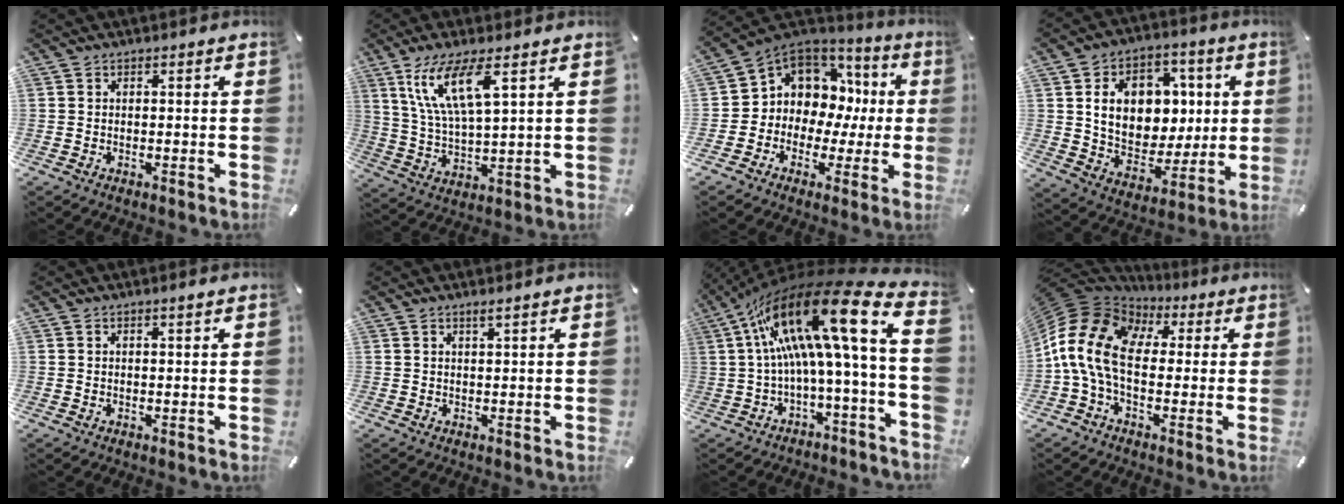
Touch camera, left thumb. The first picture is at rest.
{"total": 12.4, "force": [6.5, 3.5, 10.0], "torque": [-0.227, -0.008, 0.113]}
{"total": 9.0, "force": [1.4, 8.6, 2.4], "torque": [-0.056, -0.028, 0.037]}
{"total": 14.9, "force": [3.2, 12.3, 7.8], "torque": [-0.121, -0.008, 0.067]}
{"total": 0.8, "force": [0.4, 0.0, 0.7], "torque": [-0.014, 0.001, 0.007]}
{"total": 1.4, "force": [1.0, -0.1, 1.0], "torque": [-0.020, -0.002, 0.018]}
{"total": 22.4, "force": [4.4, 6.0, 21.1], "torque": [-0.373, -0.043, 0.064]}
{"total": 14.4, "force": [-2.1, 9.8, 10.3], "torque": [-0.235, 0.014, -0.048]}